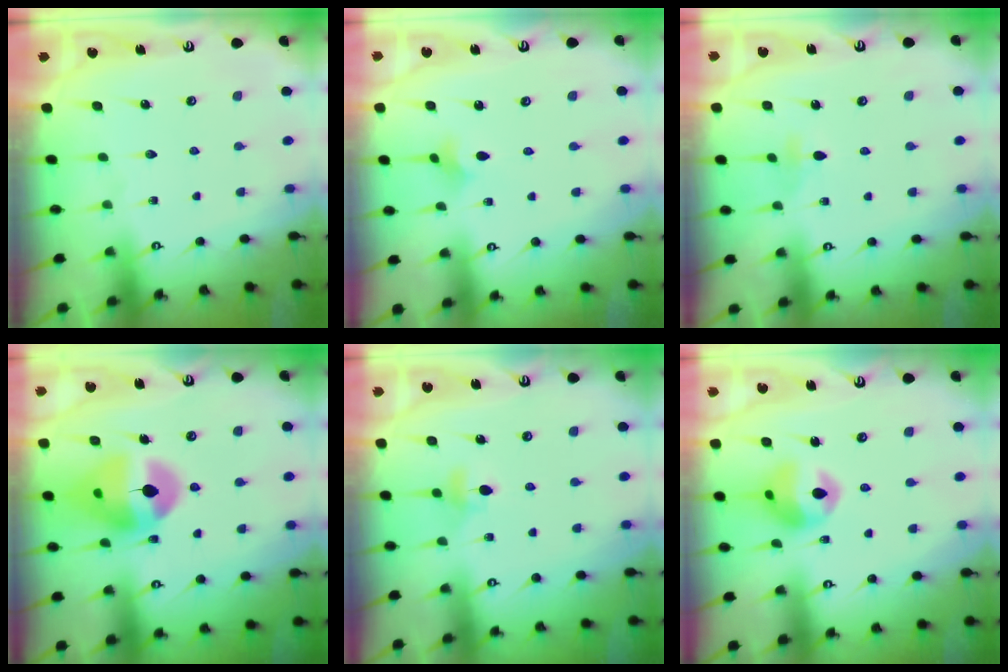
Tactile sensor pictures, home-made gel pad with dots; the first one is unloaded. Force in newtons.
{"total": 1.8, "press": 1.7, "slide": 0.5}
{"total": 3.7, "press": 3.6, "slide": 0.8}
{"total": 14.7, "press": 14.6, "slide": 1.6}
{"total": 4.0, "press": 3.9, "slide": 0.8}
{"total": 12.1, "press": 12.0, "slide": 1.6}